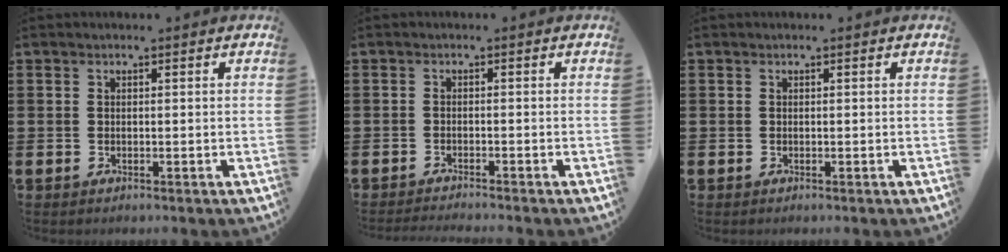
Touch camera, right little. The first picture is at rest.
{"total": 1.0, "force": [-1.0, -0.2, 0.1], "torque": [-0.002, -0.001, -0.020]}
{"total": 0.0}